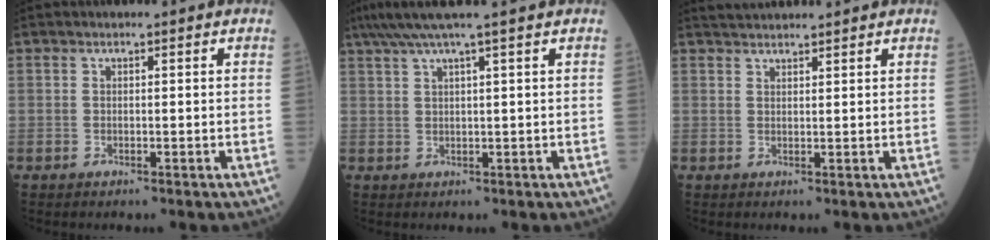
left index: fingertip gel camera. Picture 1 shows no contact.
{"total": 5.9, "force": [4.5, -1.7, 3.3], "torque": [-0.054, 0.026, 0.081]}
{"total": 3.8, "force": [3.7, 0.2, 0.9], "torque": [-0.015, 0.034, 0.066]}